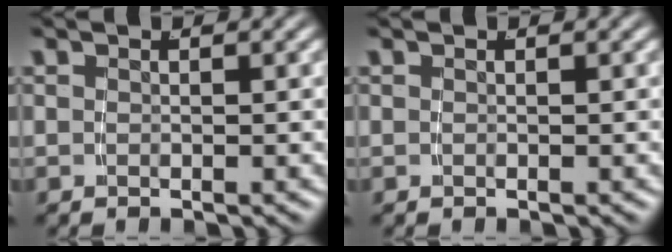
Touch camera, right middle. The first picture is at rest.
{"total": 0.0}